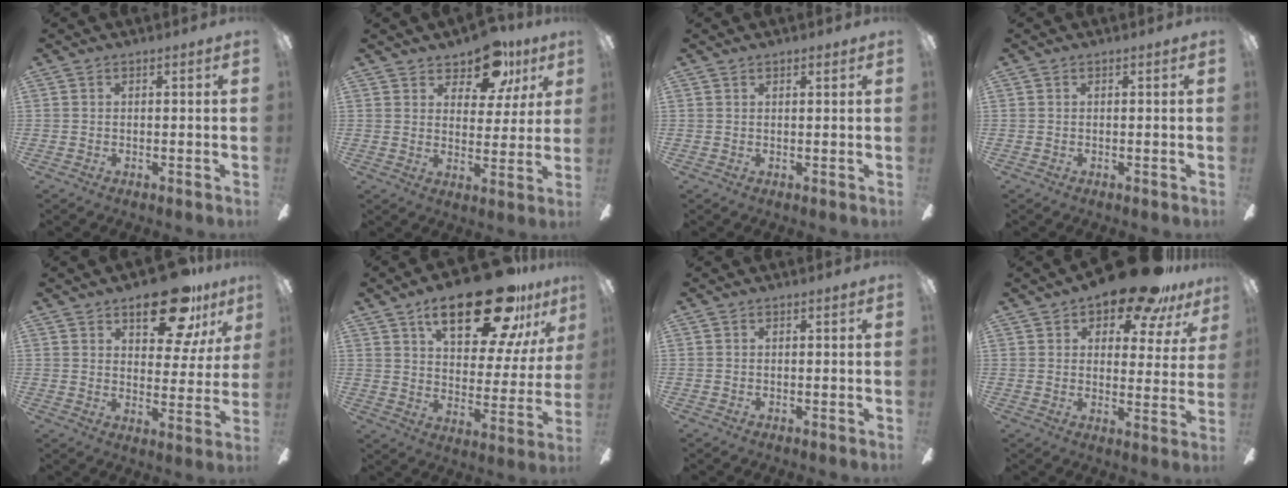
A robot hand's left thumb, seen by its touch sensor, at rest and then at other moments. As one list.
[{"total": 11.4, "force": [8.3, 5.7, 5.3], "torque": [-0.069, -0.043, 0.147]}, {"total": 0.8, "force": [0.8, 0.1, 0.3], "torque": [0.001, -0.003, 0.012]}, {"total": 0.0}, {"total": 15.9, "force": [10.2, 7.3, 9.7], "torque": [-0.117, -0.052, 0.169]}, {"total": 23.3, "force": [15.1, 9.1, 15.2], "torque": [-0.230, -0.076, 0.249]}, {"total": 0.0}, {"total": 13.8, "force": [10.7, 5.0, 7.1], "torque": [-0.101, -0.067, 0.185]}]